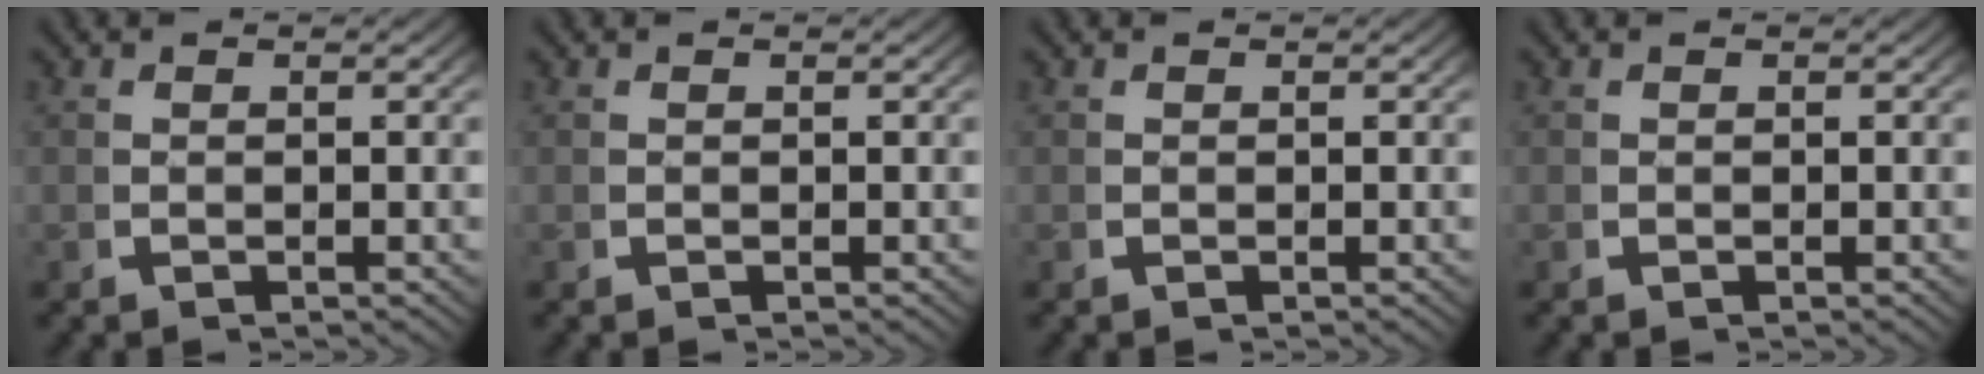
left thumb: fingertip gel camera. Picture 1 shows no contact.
{"total": 0.0}
{"total": 0.0}
{"total": 0.0}